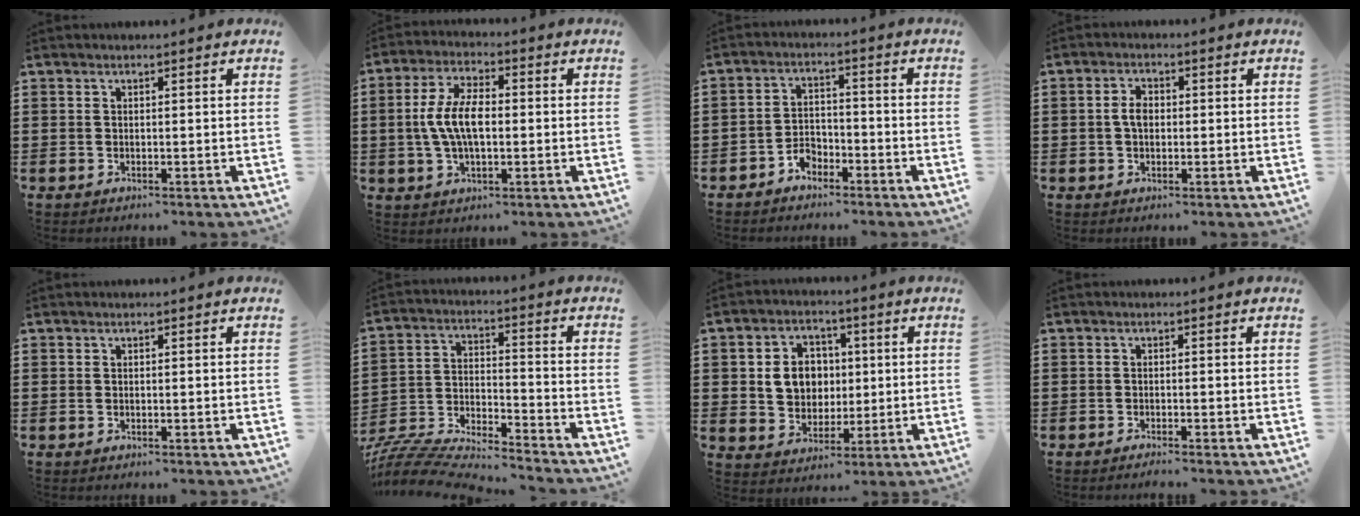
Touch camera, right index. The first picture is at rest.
{"total": 7.8, "force": [-0.4, 3.5, 6.9], "torque": [-0.161, -0.001, -0.016]}
{"total": 3.3, "force": [-2.7, 1.9, 0.7], "torque": [-0.020, 0.008, -0.055]}
{"total": 2.8, "force": [0.0, 1.7, 2.2], "torque": [-0.044, 0.007, -0.002]}
{"total": 0.0}
{"total": 6.6, "force": [-6.5, 0.5, 1.0], "torque": [-0.036, -0.009, -0.138]}
{"total": 7.1, "force": [0.8, 6.2, 3.3], "torque": [-0.072, 0.015, 0.011]}
{"total": 0.9, "force": [-0.9, -0.2, 0.1], "torque": [-0.003, -0.001, -0.018]}